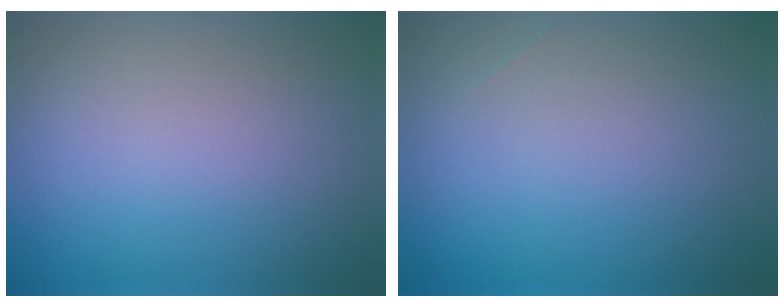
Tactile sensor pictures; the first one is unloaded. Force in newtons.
{"total": 0.0}